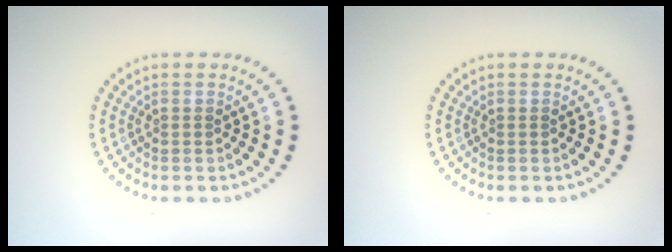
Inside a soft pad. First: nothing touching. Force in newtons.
{"total": 0.0}